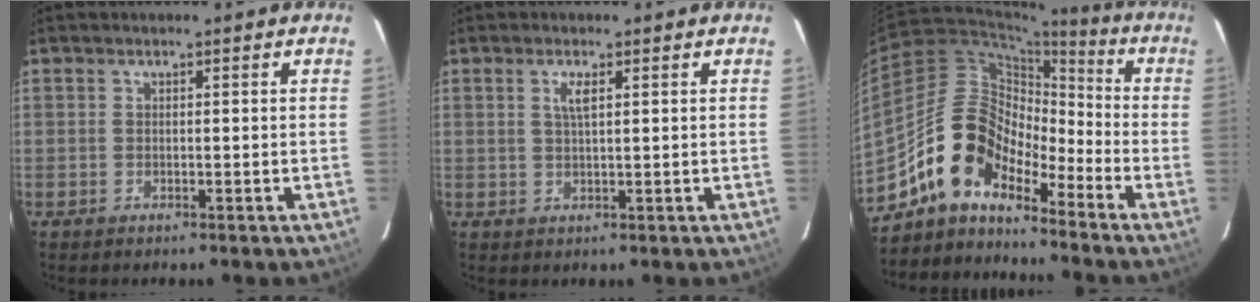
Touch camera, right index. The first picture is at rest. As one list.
[{"total": 2.3, "force": [1.0, 0.5, 2.1], "torque": [-0.040, 0.002, 0.018]}, {"total": 12.0, "force": [-9.5, 5.5, 4.8], "torque": [-0.081, 0.031, -0.189]}]